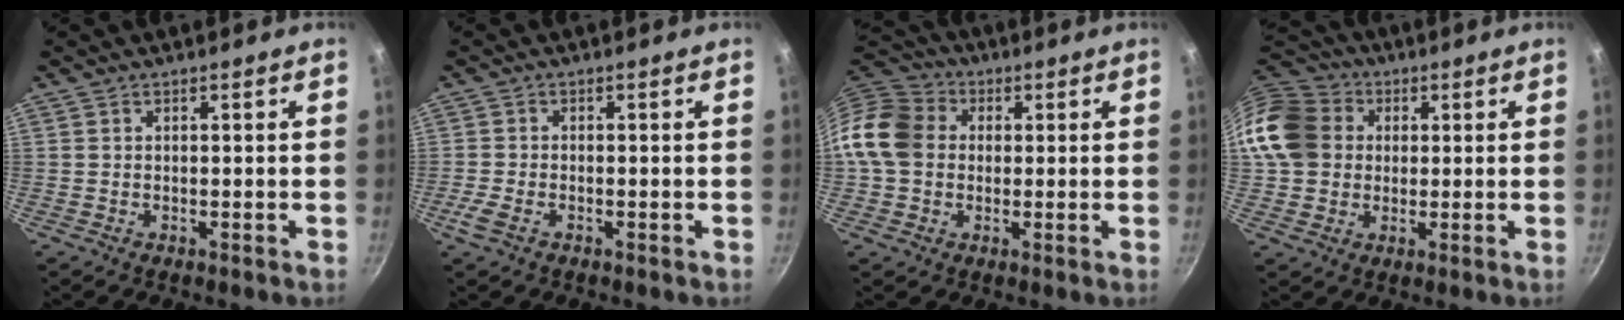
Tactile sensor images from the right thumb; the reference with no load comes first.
{"total": 3.0, "force": [-1.5, 1.6, 2.0], "torque": [-0.051, 0.003, -0.034]}
{"total": 11.7, "force": [0.6, 9.8, 6.4], "torque": [-0.095, 0.023, -0.006]}
{"total": 14.0, "force": [2.5, 12.0, 6.8], "torque": [-0.110, 0.022, 0.034]}